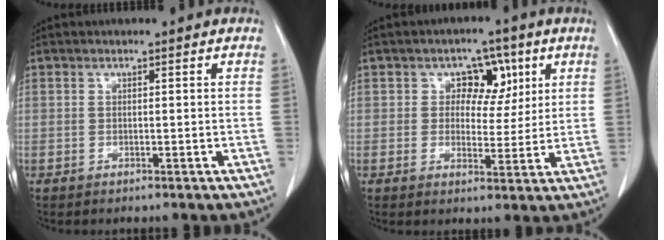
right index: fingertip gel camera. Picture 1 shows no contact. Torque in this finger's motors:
{"motor_torque": [0.07, 0.07, 0.05, 0.03]}